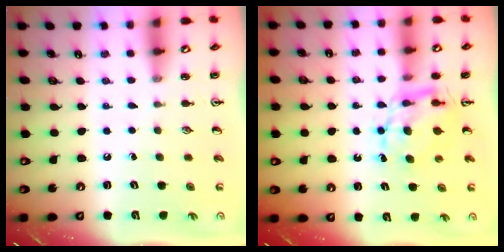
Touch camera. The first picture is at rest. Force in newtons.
{"total": 6.5, "press": 6.5, "slide": 0.3}